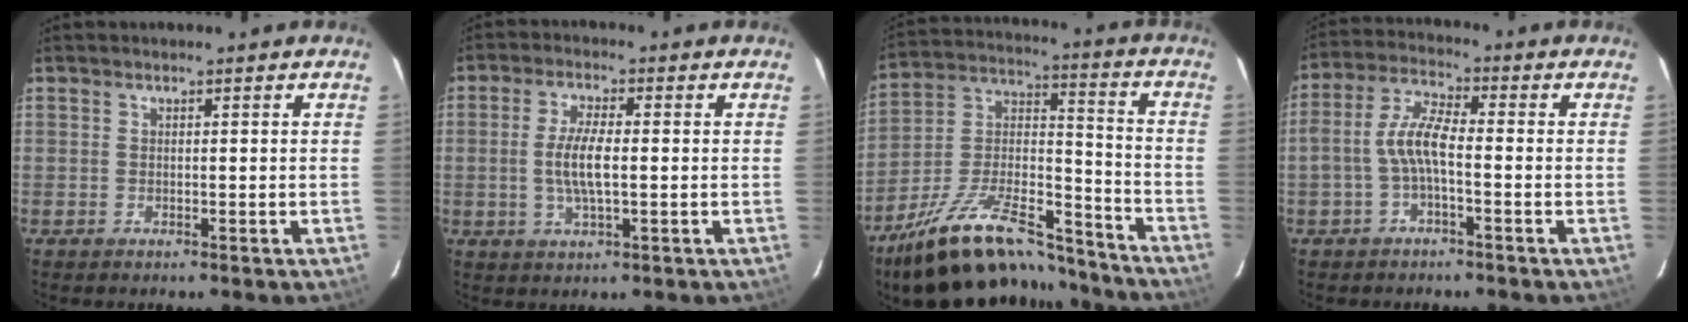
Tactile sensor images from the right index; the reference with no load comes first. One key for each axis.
{"total": 6.3, "fx": -0.4, "fy": 1.7, "fz": 6.0, "tx": -0.119, "ty": -0.002, "tz": -0.008}
{"total": 25.3, "fx": -19.4, "fy": 8.5, "fz": 13.9, "tx": -0.254, "ty": 0.006, "tz": -0.304}
{"total": 6.2, "fx": -1.7, "fy": 1.8, "fz": 5.6, "tx": -0.125, "ty": 0.017, "tz": -0.034}